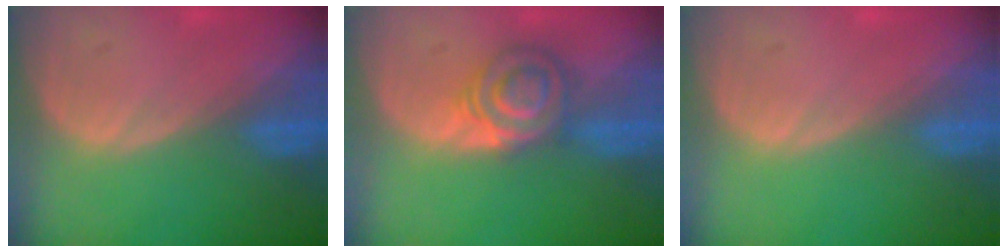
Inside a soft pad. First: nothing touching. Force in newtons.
{"total": 5.8, "press": 5.7, "slide": 1.1}
{"total": 0.0}